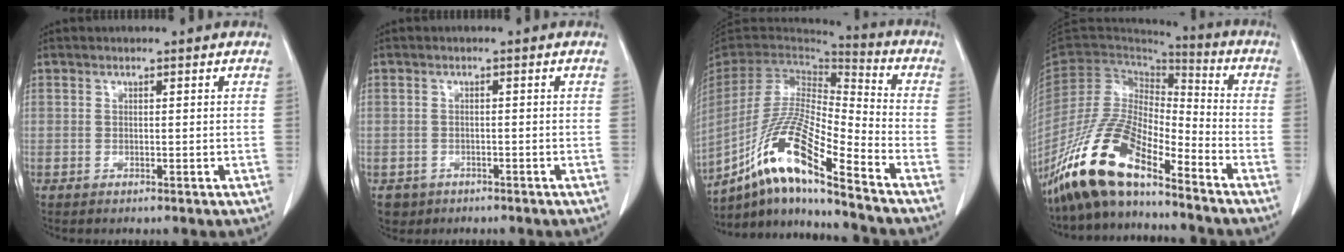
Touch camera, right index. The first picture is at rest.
{"total": 2.6, "force": [-1.2, 2.3, 0.0], "torque": [-0.002, 0.008, -0.015]}
{"total": 16.9, "force": [-10.8, 1.0, 13.0], "torque": [-0.264, -0.012, -0.198]}
{"total": 14.8, "force": [-11.0, 3.7, 9.1], "torque": [-0.188, 0.003, -0.207]}